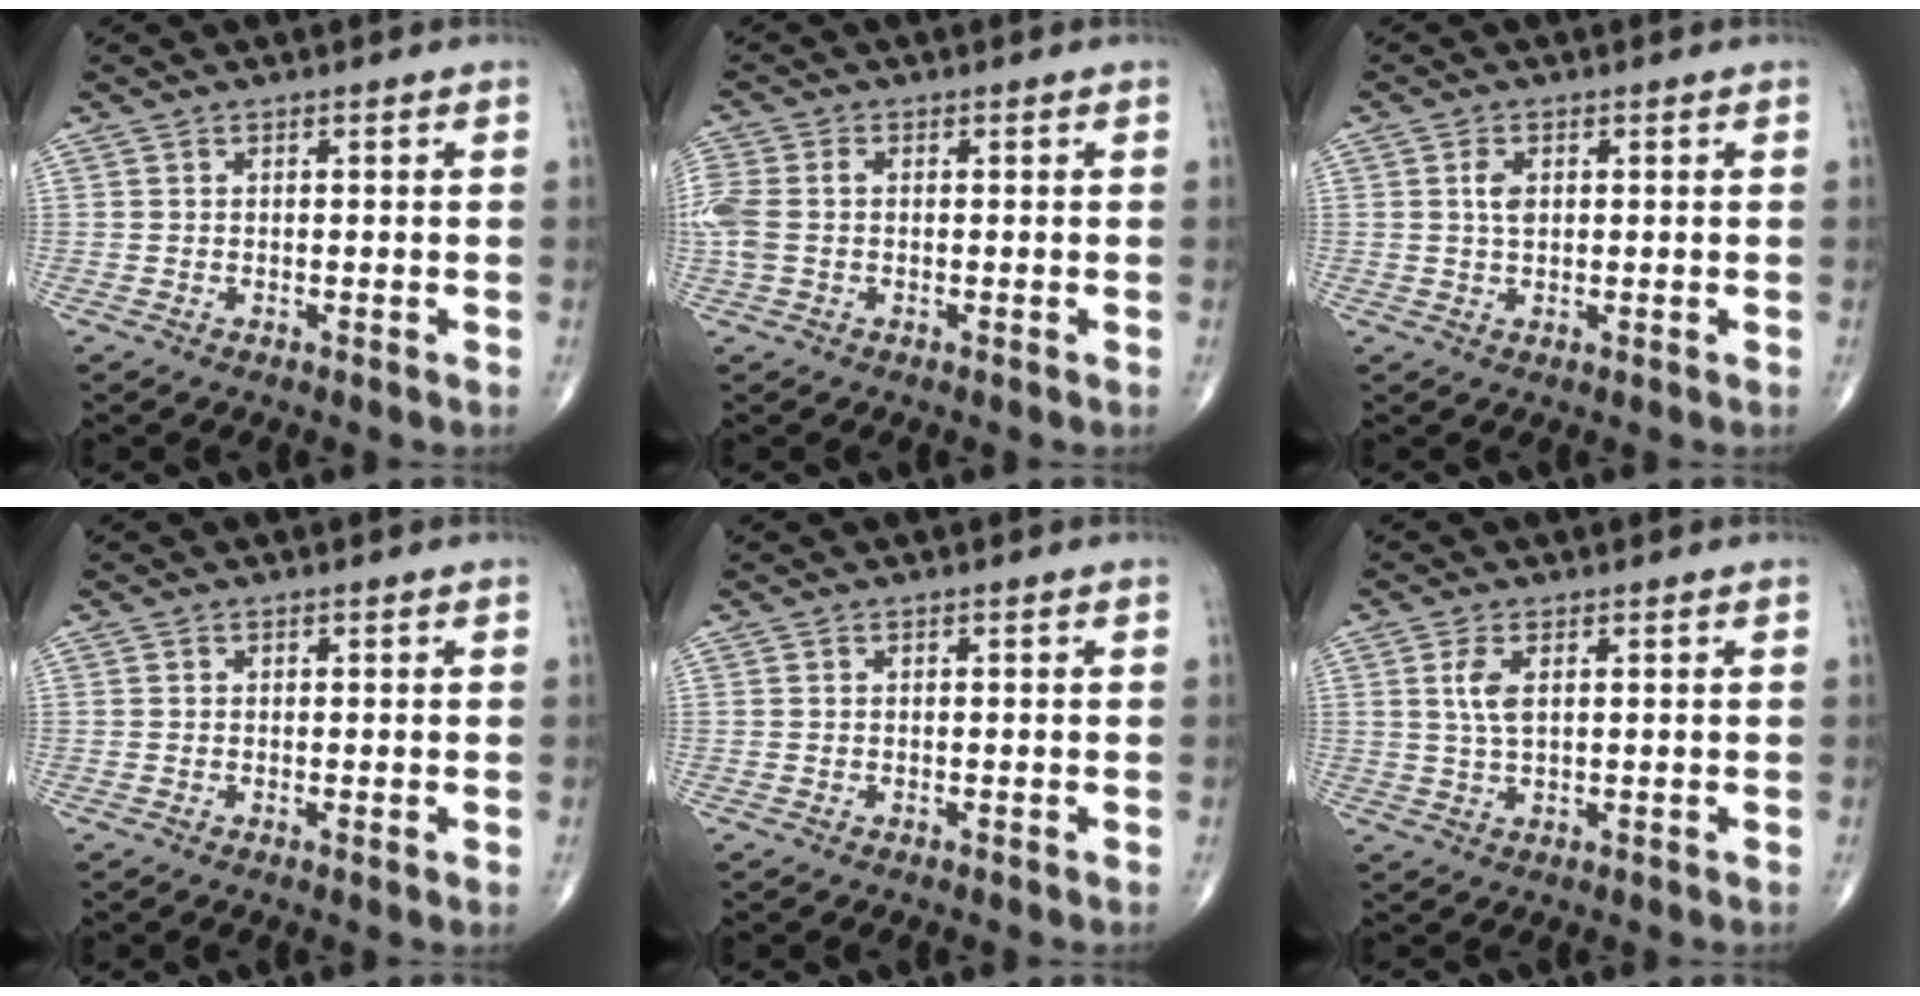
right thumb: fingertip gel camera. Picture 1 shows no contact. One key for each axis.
{"total": 5.9, "fx": -0.2, "fy": 4.0, "fz": 4.4, "tx": -0.134, "ty": 0.013, "tz": -0.005}
{"total": 2.6, "fx": 0.5, "fy": 1.6, "fz": 2.0, "tx": -0.035, "ty": 0.000, "tz": 0.009}
{"total": 0.6, "fx": 0.1, "fy": 0.2, "fz": 0.5, "tx": -0.014, "ty": -0.004, "tz": -0.002}
{"total": 0.0}
{"total": 3.9, "fx": 1.1, "fy": 1.6, "fz": 3.3, "tx": -0.073, "ty": -0.002, "tz": 0.025}